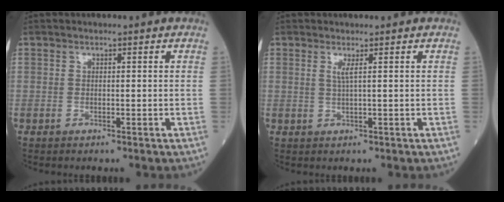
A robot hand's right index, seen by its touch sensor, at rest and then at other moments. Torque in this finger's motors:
{"motor_torque": [0.01, 0.09, 0.17, 0.04]}